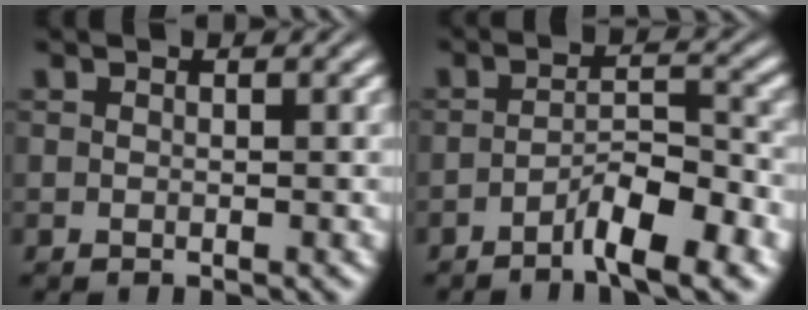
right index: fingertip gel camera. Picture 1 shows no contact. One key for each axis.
{"total": 4.4, "fx": -3.1, "fy": 0.4, "fz": 3.1, "tx": -0.033, "ty": -0.005, "tz": -0.051}